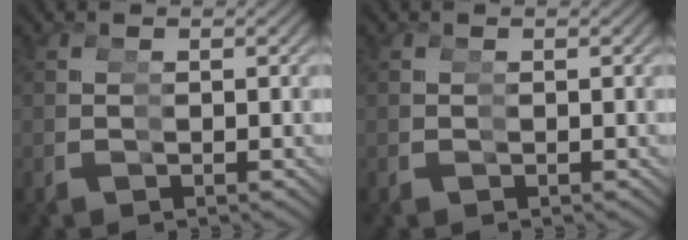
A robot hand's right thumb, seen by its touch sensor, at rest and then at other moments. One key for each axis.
{"total": 0.0}